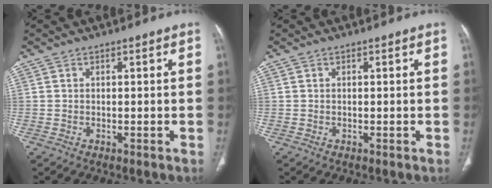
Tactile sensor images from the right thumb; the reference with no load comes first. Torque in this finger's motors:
{"motor_torque": [0.25, 0.25, -0.09, -0.03, 0.03]}